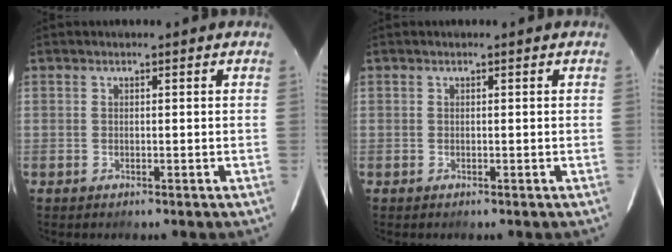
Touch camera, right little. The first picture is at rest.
{"total": 0.0}